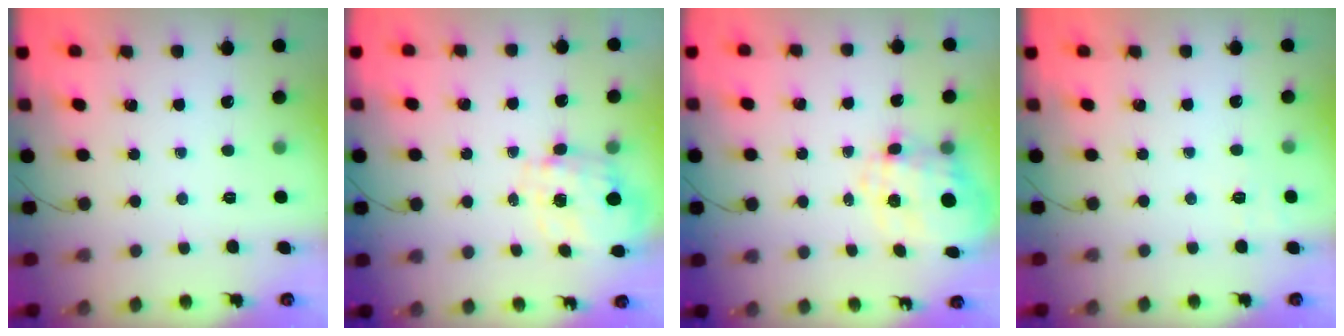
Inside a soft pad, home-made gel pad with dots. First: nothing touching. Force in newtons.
{"total": 2.7, "press": 2.5, "slide": 1.1}
{"total": 10.7, "press": 10.6, "slide": 1.6}
{"total": 7.0, "press": 6.7, "slide": 2.2}